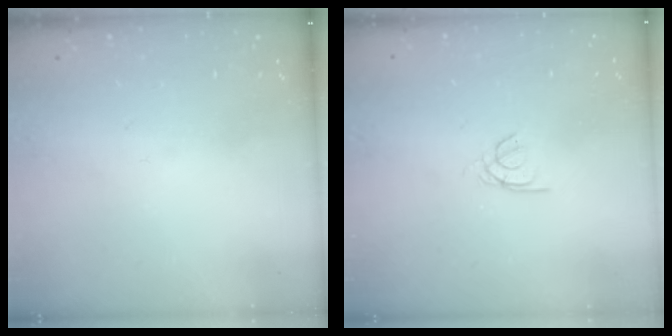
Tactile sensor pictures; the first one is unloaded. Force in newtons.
{"total": 2.2, "press": 2.2, "slide": 0.2}